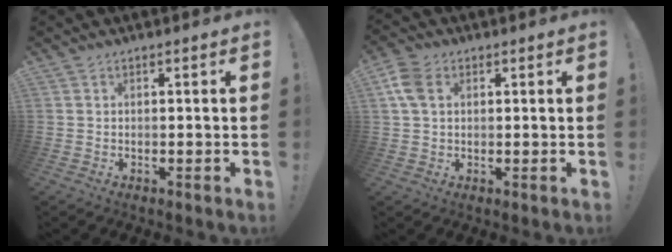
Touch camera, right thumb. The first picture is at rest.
{"total": 6.9, "force": [2.5, 4.3, 4.8], "torque": [-0.110, -0.001, 0.047]}